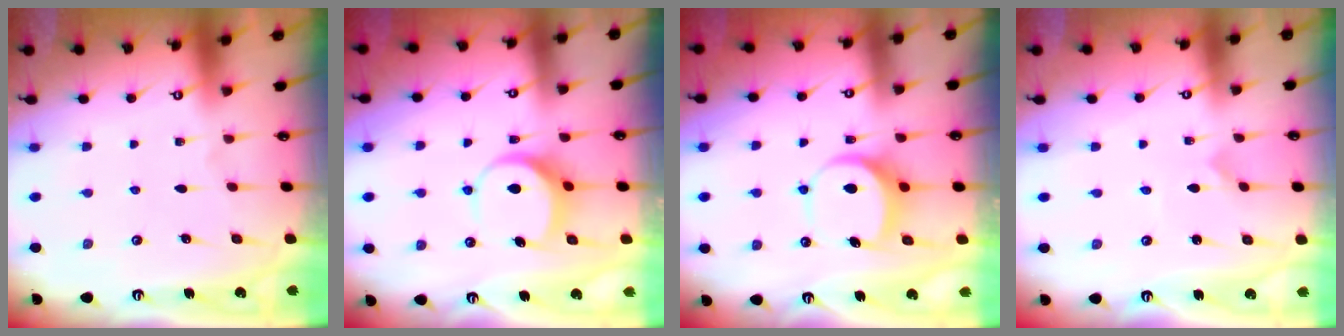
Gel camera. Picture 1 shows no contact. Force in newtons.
{"total": 7.4, "press": 7.4, "slide": 1.1}
{"total": 6.2, "press": 6.2, "slide": 0.6}
{"total": 0.0}